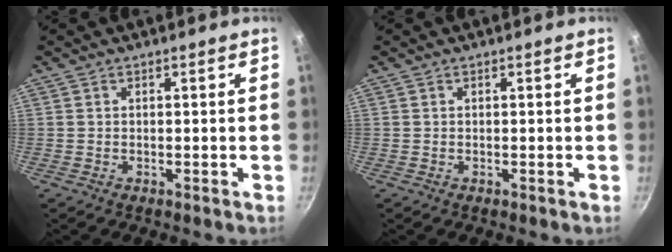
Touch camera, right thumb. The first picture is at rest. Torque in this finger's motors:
{"motor_torque": [0.00, 0.00, 0.02, -0.05, 0.00]}